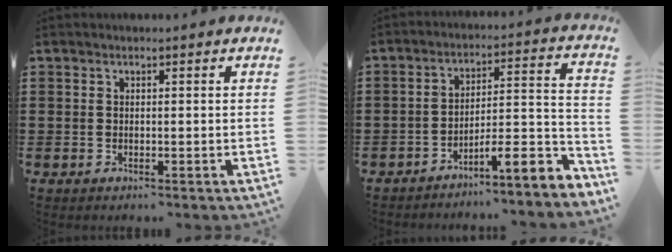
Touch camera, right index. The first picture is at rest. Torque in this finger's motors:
{"motor_torque": [-0.35, 0.43, 0.44, 0.11]}